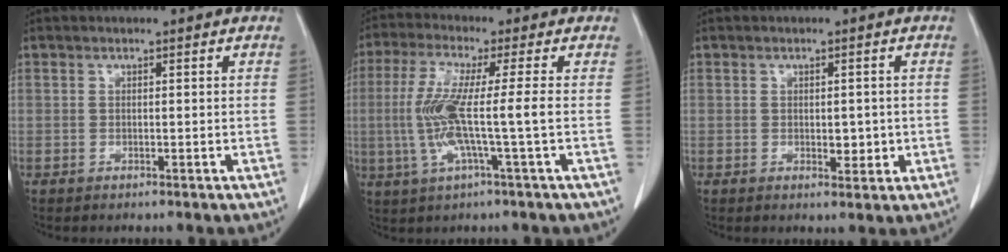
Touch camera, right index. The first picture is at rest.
{"total": 9.5, "force": [-0.9, -0.6, 9.4], "torque": [-0.203, -0.004, -0.023]}
{"total": 2.7, "force": [-0.3, 1.5, 2.2], "torque": [-0.026, -0.001, 0.003]}